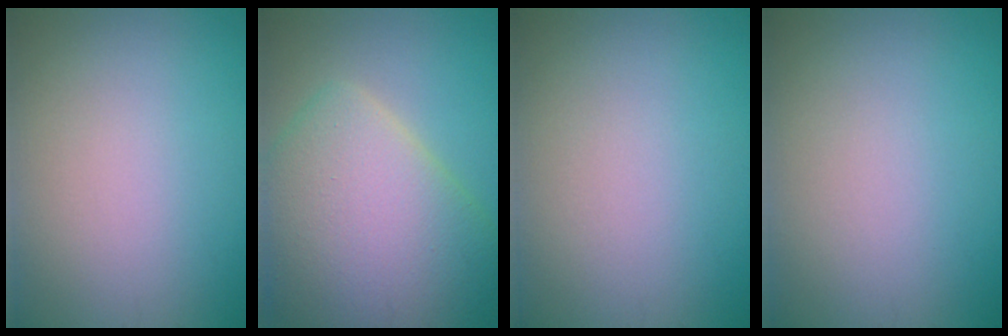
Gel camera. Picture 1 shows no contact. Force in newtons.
{"total": 10.3, "press": 10.3, "slide": 0.5}
{"total": 0.0}
{"total": 0.0}